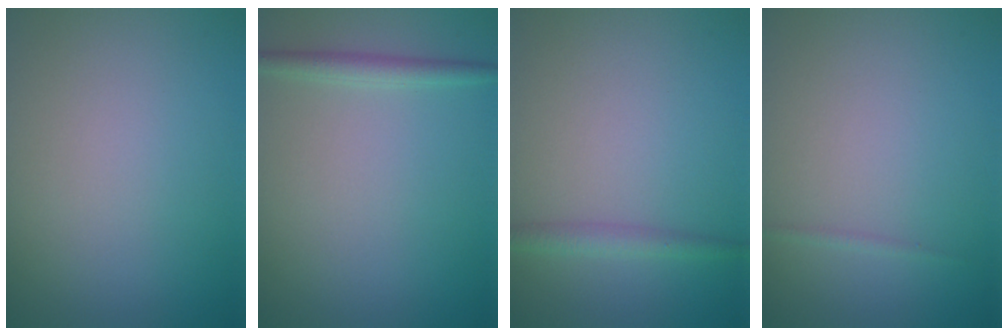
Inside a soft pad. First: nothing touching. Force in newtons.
{"total": 1.7, "press": 1.7, "slide": 0.0}
{"total": 1.8, "press": 1.8, "slide": 0.1}
{"total": 0.5, "press": 0.5, "slide": 0.0}